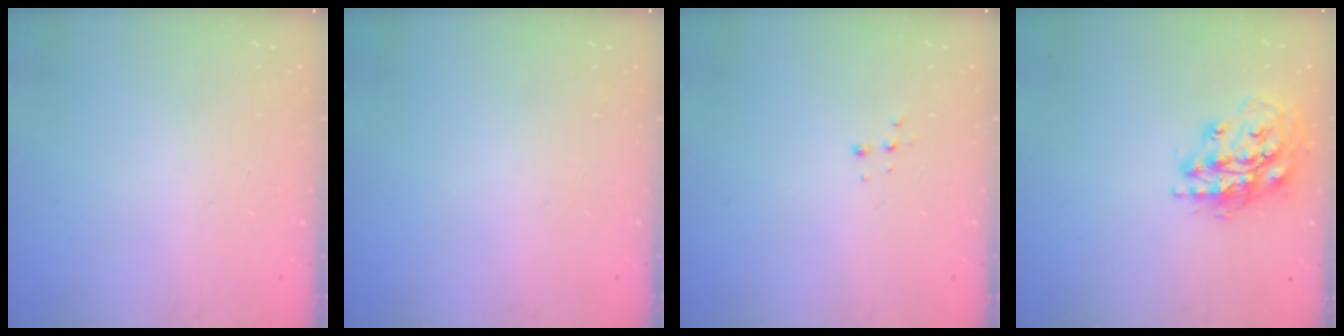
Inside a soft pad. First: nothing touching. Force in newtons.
{"total": 0.0}
{"total": 4.2, "press": 4.2, "slide": 0.6}
{"total": 17.9, "press": 17.8, "slide": 2.5}